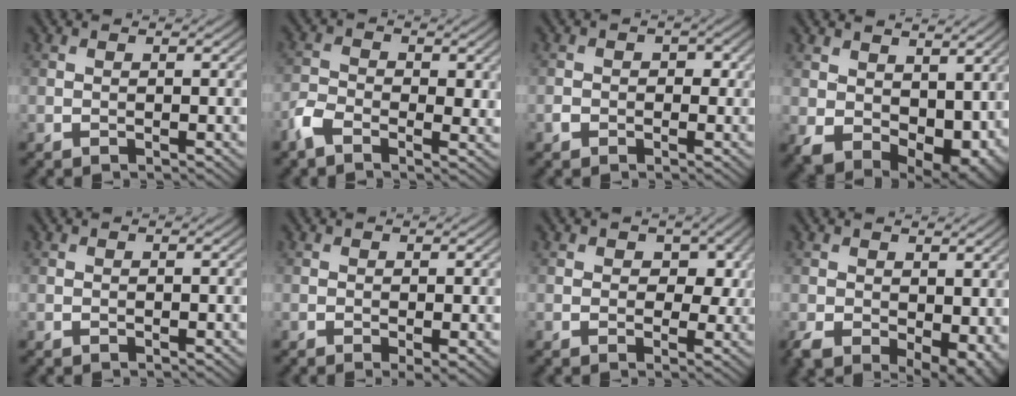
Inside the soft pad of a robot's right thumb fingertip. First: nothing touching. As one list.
[{"total": 4.8, "force": [-1.8, 2.7, 3.6], "torque": [-0.080, -0.005, -0.044]}, {"total": 1.8, "force": [-0.5, 1.6, 0.7], "torque": [-0.007, -0.003, -0.014]}, {"total": 11.3, "force": [1.6, 8.0, 7.8], "torque": [-0.155, -0.048, 0.061]}, {"total": 0.0}, {"total": 1.4, "force": [-0.4, 0.3, 1.4], "torque": [-0.026, -0.009, -0.007]}, {"total": 4.4, "force": [1.0, 3.2, 2.8], "torque": [-0.041, -0.007, 0.007]}, {"total": 8.1, "force": [-1.5, 5.4, 5.9], "torque": [-0.110, -0.040, -0.006]}]